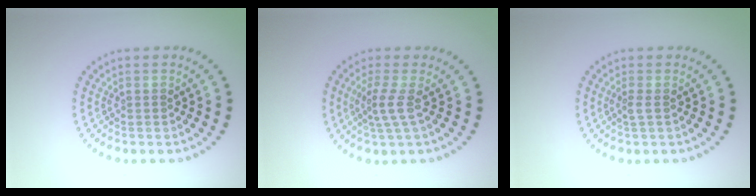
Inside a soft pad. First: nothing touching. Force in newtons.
{"total": 2.1, "press": 1.4, "slide": 1.5}
{"total": 0.9, "press": 0.7, "slide": 0.6}